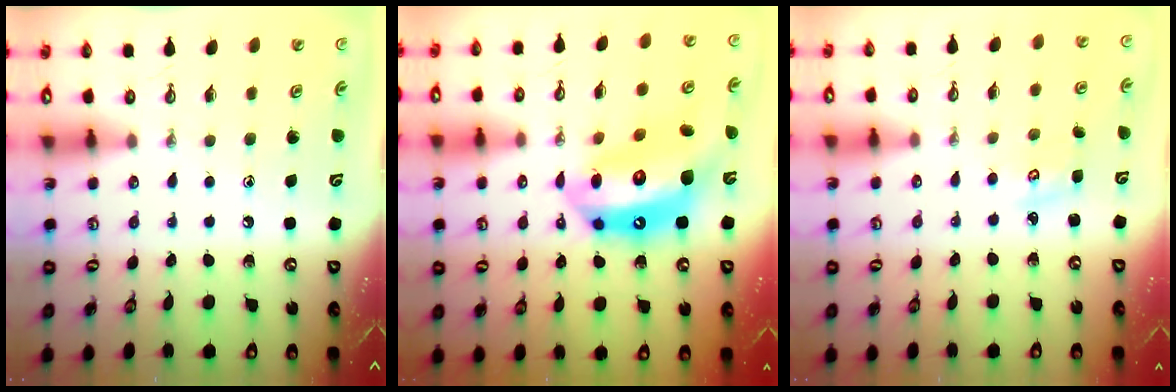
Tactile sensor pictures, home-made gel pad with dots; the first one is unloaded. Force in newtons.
{"total": 17.6, "press": 17.4, "slide": 2.2}
{"total": 2.7, "press": 2.7, "slide": 0.3}